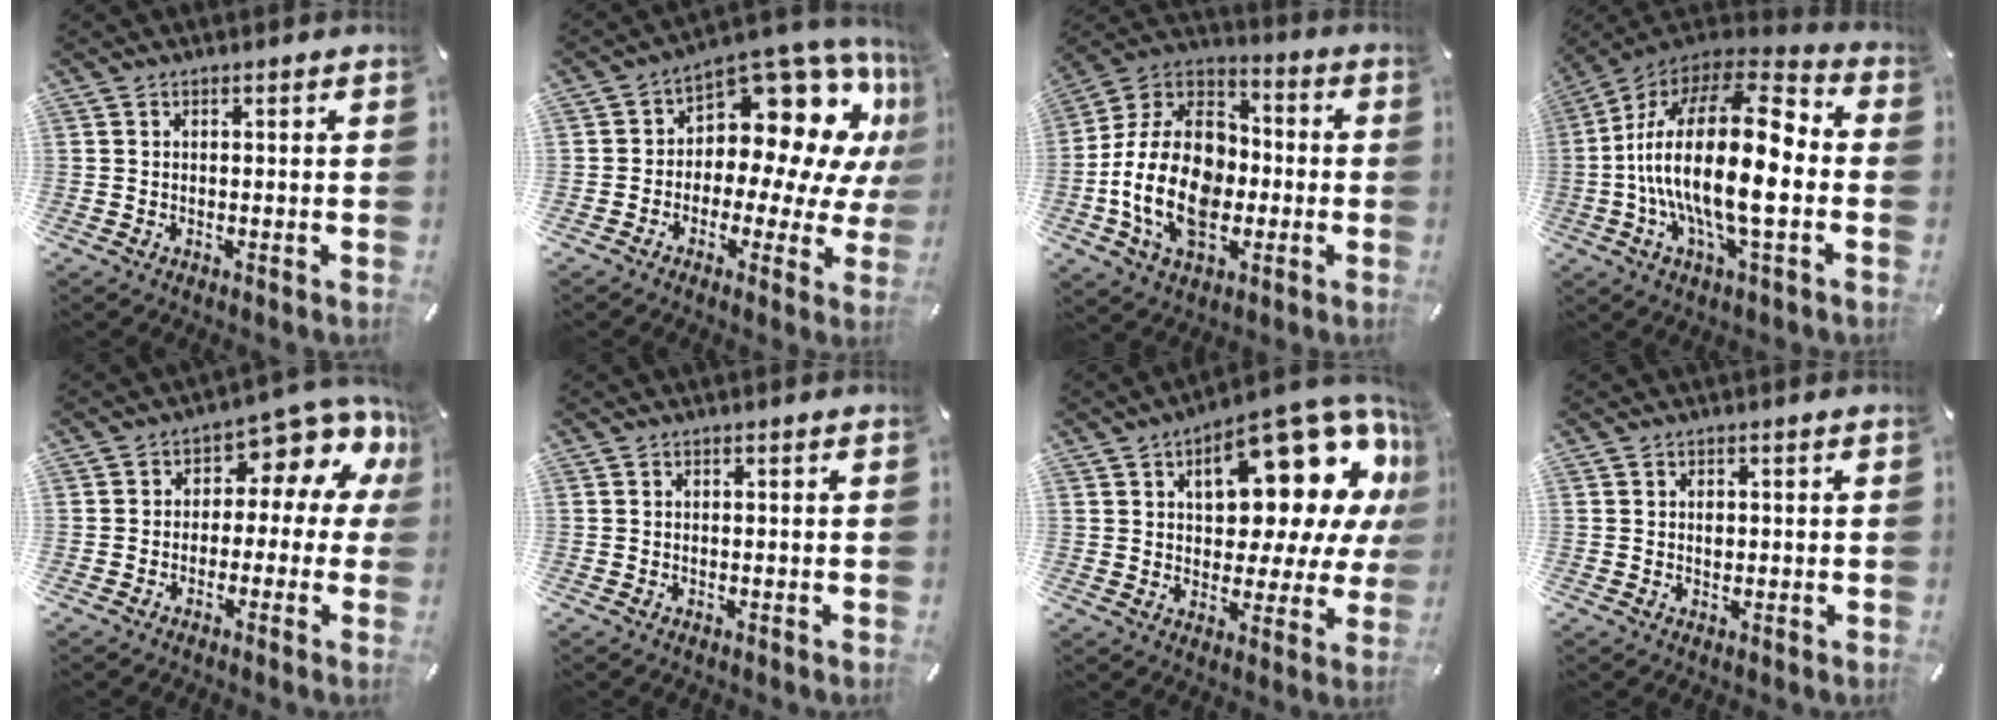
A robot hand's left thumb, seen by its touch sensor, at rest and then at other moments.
{"total": 14.3, "force": [6.8, 8.3, 9.4], "torque": [-0.136, -0.066, 0.111]}
{"total": 19.0, "force": [-5.0, 13.6, 12.3], "torque": [-0.274, 0.022, -0.093]}
{"total": 26.4, "force": [-3.2, 10.6, 24.0], "torque": [-0.479, 0.016, -0.058]}
{"total": 8.7, "force": [4.2, 4.7, 6.0], "torque": [-0.077, -0.044, 0.071]}
{"total": 0.0}
{"total": 21.2, "force": [10.1, 10.5, 15.3], "torque": [-0.188, -0.079, 0.162]}
{"total": 1.2, "force": [0.1, 0.9, 0.7], "torque": [-0.008, -0.001, -0.002]}